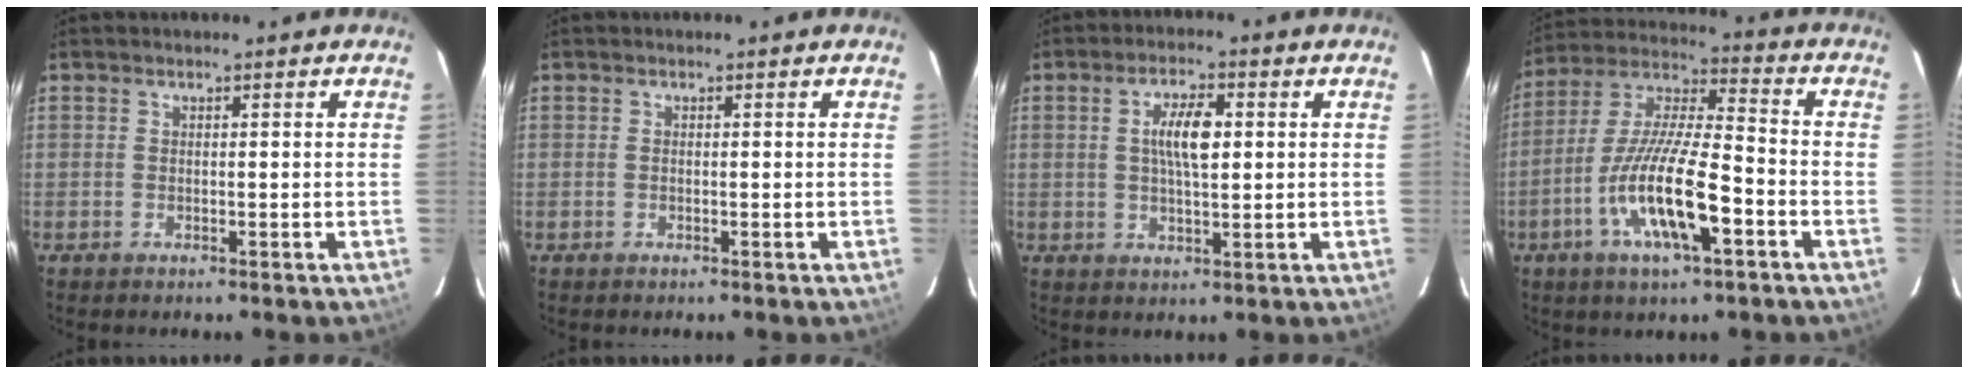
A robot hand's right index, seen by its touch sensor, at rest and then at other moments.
{"total": 0.0}
{"total": 6.5, "force": [1.1, 2.2, 6.0], "torque": [-0.107, 0.007, 0.022]}
{"total": 16.2, "force": [-6.2, 3.7, 14.5], "torque": [-0.290, -0.012, -0.121]}